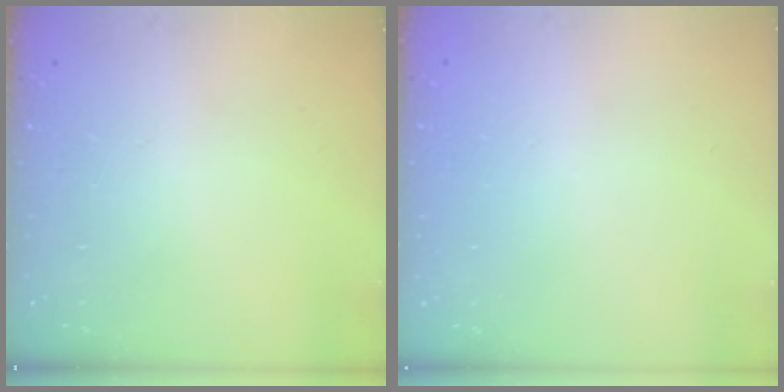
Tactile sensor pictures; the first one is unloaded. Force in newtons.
{"total": 0.0}